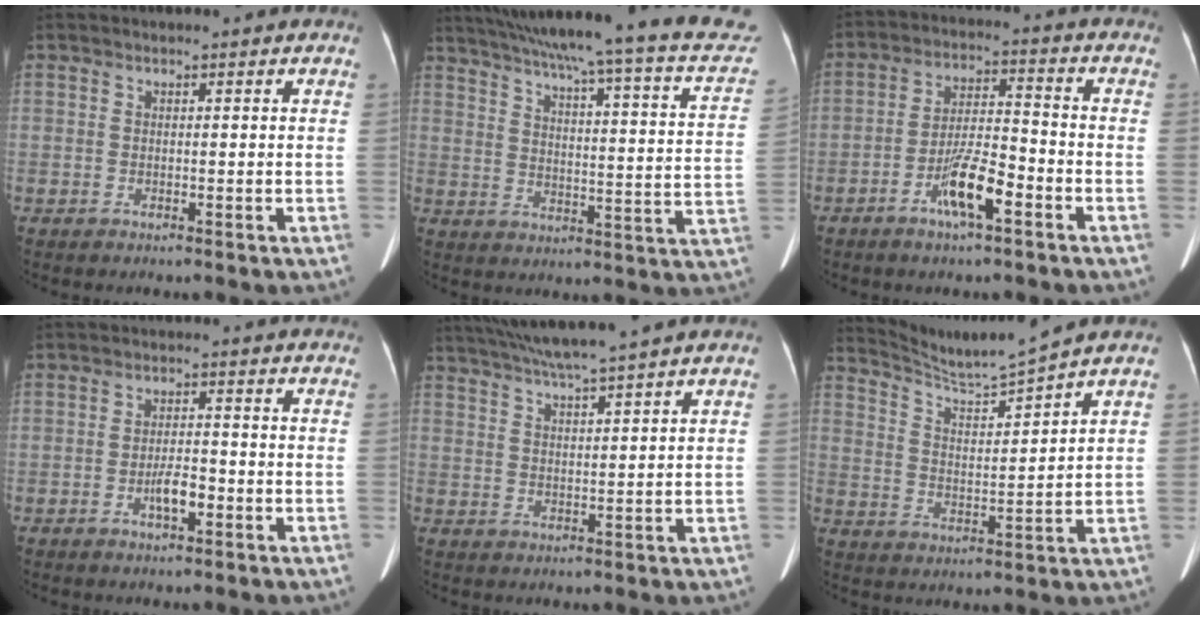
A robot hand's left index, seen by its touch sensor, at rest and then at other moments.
{"total": 29.5, "force": [24.9, 2.7, 15.6], "torque": [-0.227, -0.043, 0.302]}
{"total": 7.9, "force": [-4.1, 1.4, 6.7], "torque": [-0.131, 0.002, -0.073]}
{"total": 3.4, "force": [-1.5, 1.0, 2.9], "torque": [-0.053, 0.003, -0.025]}
{"total": 8.8, "force": [7.5, -1.7, 4.1], "torque": [-0.072, 0.012, 0.124]}
{"total": 7.6, "force": [7.2, -2.3, 1.4], "torque": [-0.040, -0.014, 0.145]}